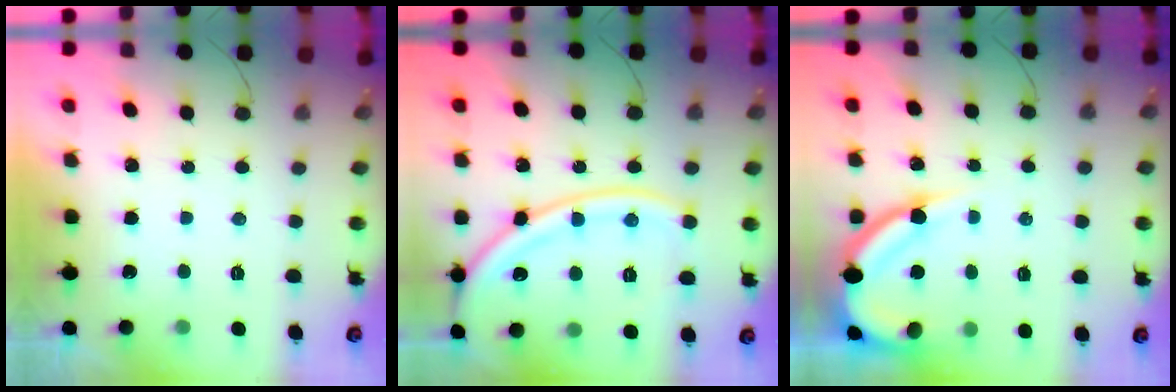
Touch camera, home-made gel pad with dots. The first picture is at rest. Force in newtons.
{"total": 16.8, "press": 16.7, "slide": 2.0}
{"total": 10.6, "press": 10.6, "slide": 0.8}